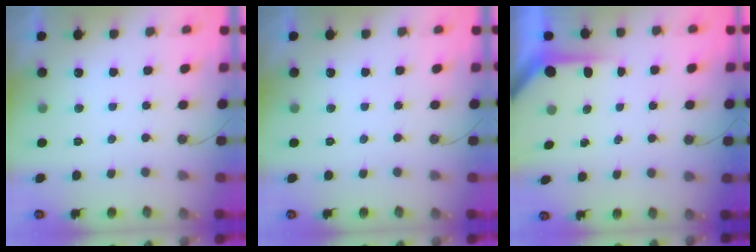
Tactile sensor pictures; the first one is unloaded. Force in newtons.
{"total": 0.0}
{"total": 3.6, "press": 3.6, "slide": 0.3}